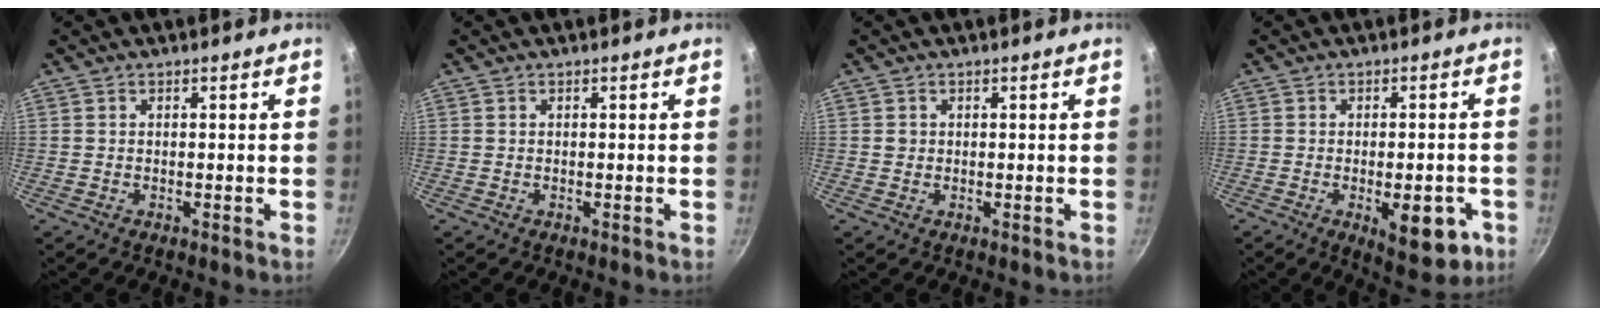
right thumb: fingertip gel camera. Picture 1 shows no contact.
{"total": 0.0}
{"total": 1.0, "force": [0.1, 0.9, 0.2], "torque": [0.000, 0.001, 0.002]}
{"total": 10.5, "force": [-3.6, 4.7, 8.7], "torque": [-0.078, 0.008, -0.036]}